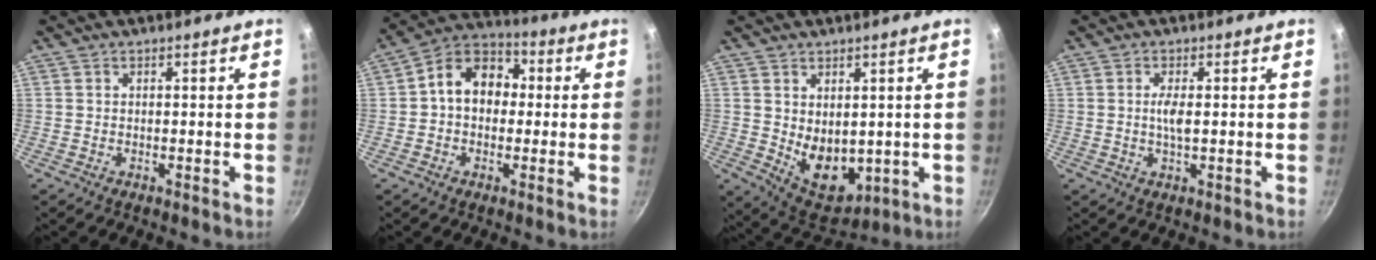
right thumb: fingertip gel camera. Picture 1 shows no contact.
{"total": 11.2, "force": [0.7, 8.6, 7.2], "torque": [-0.073, 0.032, -0.013]}
{"total": 9.6, "force": [0.7, 6.5, 7.0], "torque": [-0.078, -0.027, 0.037]}
{"total": 3.0, "force": [0.2, 0.8, 2.9], "torque": [-0.059, 0.000, 0.002]}